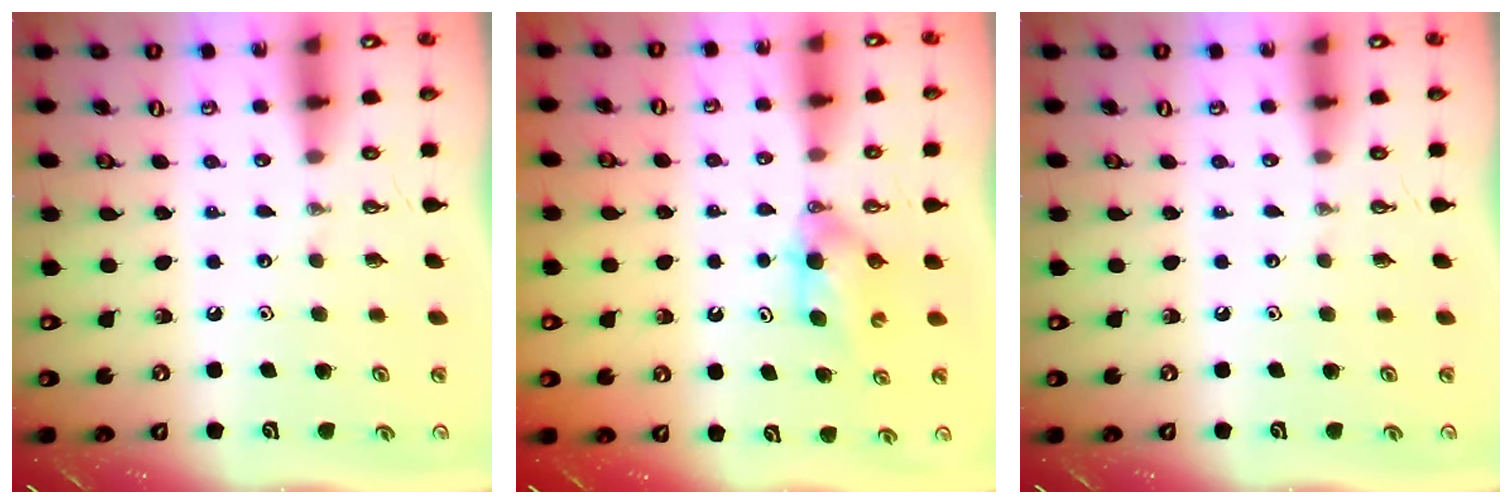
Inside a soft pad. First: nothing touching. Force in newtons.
{"total": 4.4, "press": 4.3, "slide": 0.9}
{"total": 0.0}